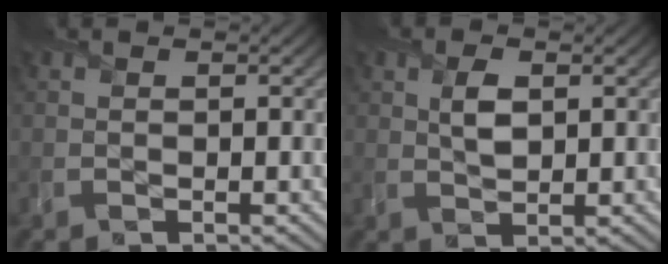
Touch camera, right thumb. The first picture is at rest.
{"total": 3.2, "force": [0.9, 1.8, 2.4], "torque": [-0.052, -0.002, 0.020]}